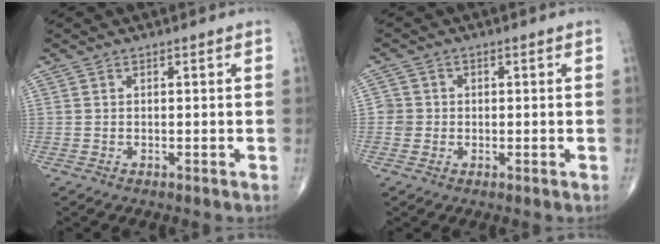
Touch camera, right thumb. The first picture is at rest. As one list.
[{"total": 2.6, "force": [-0.3, 2.6, 0.3], "torque": [0.015, 0.008, -0.009]}]